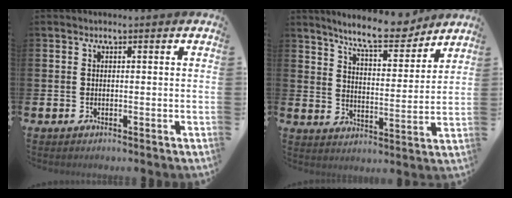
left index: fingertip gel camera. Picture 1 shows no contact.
{"total": 9.2, "force": [8.4, 1.5, 3.3], "torque": [-0.080, -0.048, 0.148]}